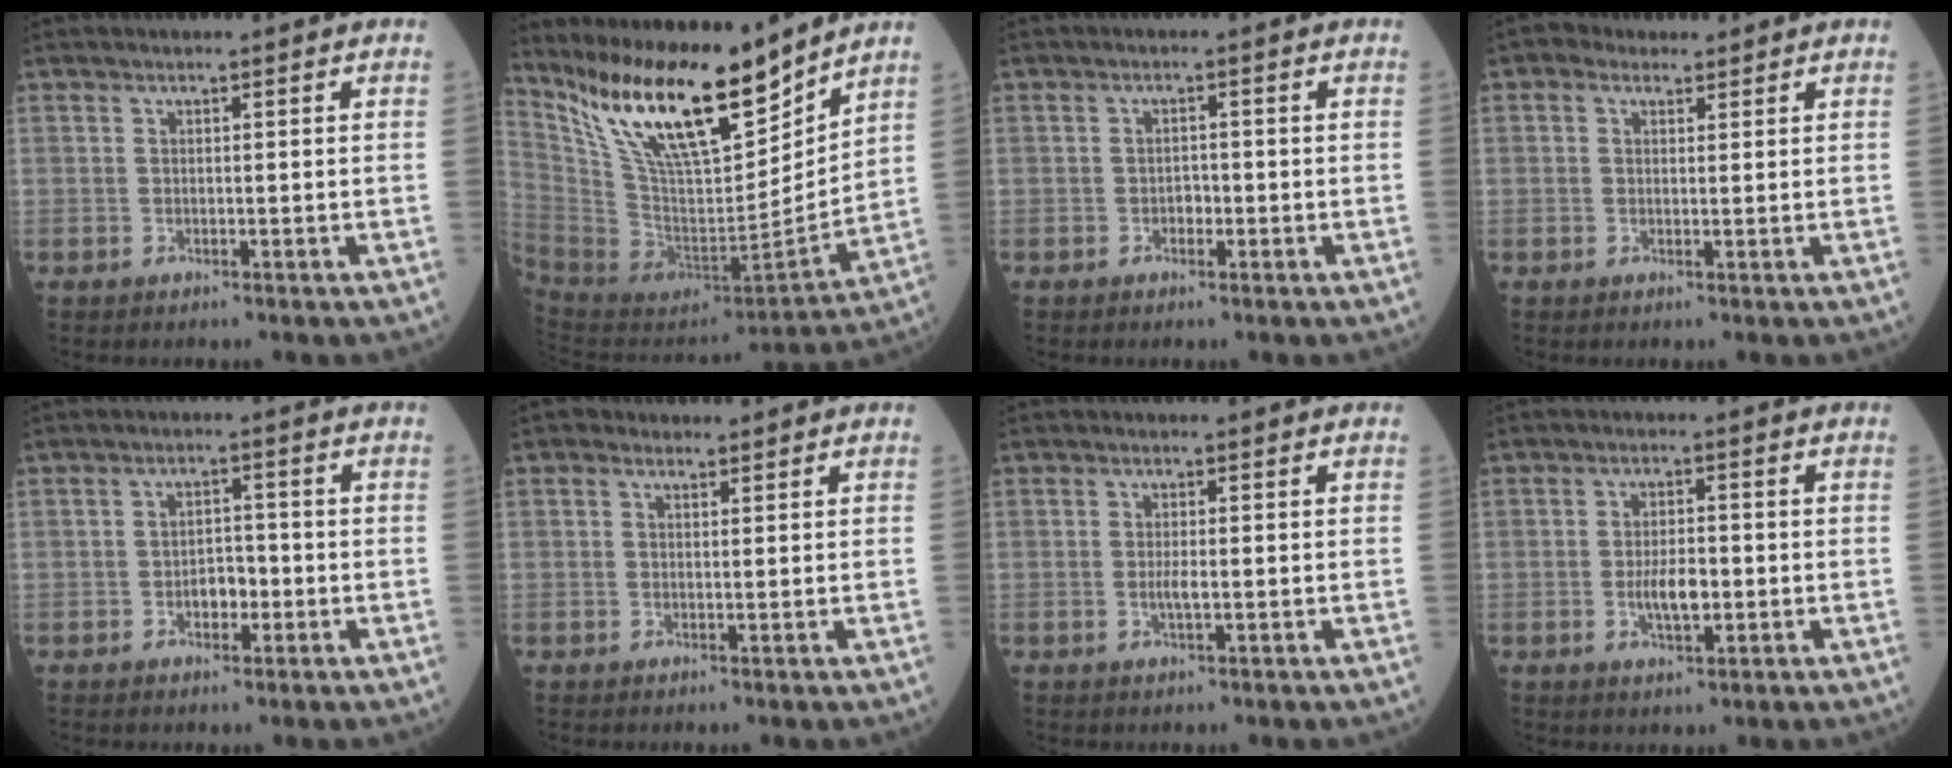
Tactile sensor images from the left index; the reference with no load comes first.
{"total": 21.2, "force": [16.0, 4.6, 13.1], "torque": [-0.231, -0.014, 0.298]}
{"total": 1.6, "force": [-0.7, 1.0, 1.0], "torque": [-0.011, 0.003, -0.014]}
{"total": 2.7, "force": [1.5, 2.0, 1.1], "torque": [-0.024, 0.020, 0.024]}
{"total": 3.5, "force": [-1.4, 2.0, 2.5], "torque": [-0.037, 0.006, -0.024]}
{"total": 1.3, "force": [0.7, 1.1, 0.4], "torque": [-0.011, 0.007, 0.008]}
{"total": 1.9, "force": [-0.5, 0.4, 1.8], "torque": [-0.038, -0.002, -0.008]}
{"total": 4.7, "force": [-1.2, 1.8, 4.2], "torque": [-0.080, -0.002, -0.021]}